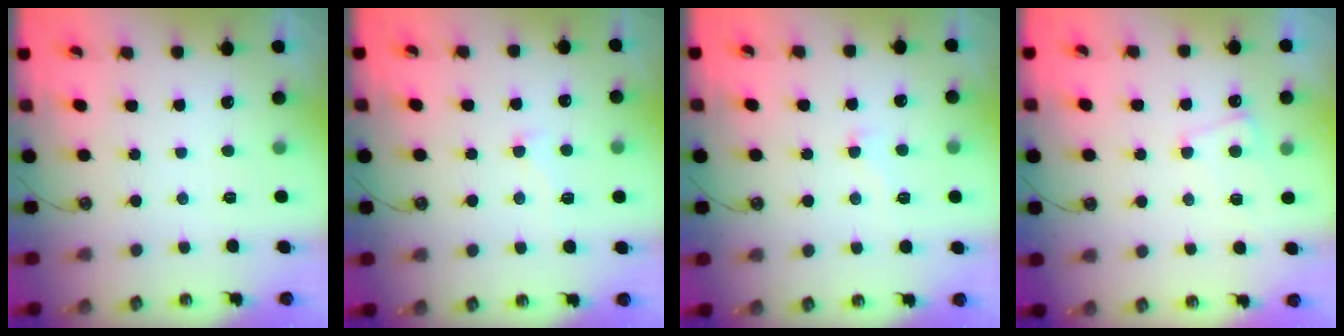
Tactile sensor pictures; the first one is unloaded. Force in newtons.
{"total": 0.6, "press": 0.3, "slide": 0.5}
{"total": 2.3, "press": 2.1, "slide": 0.9}
{"total": 1.1, "press": 0.9, "slide": 0.5}